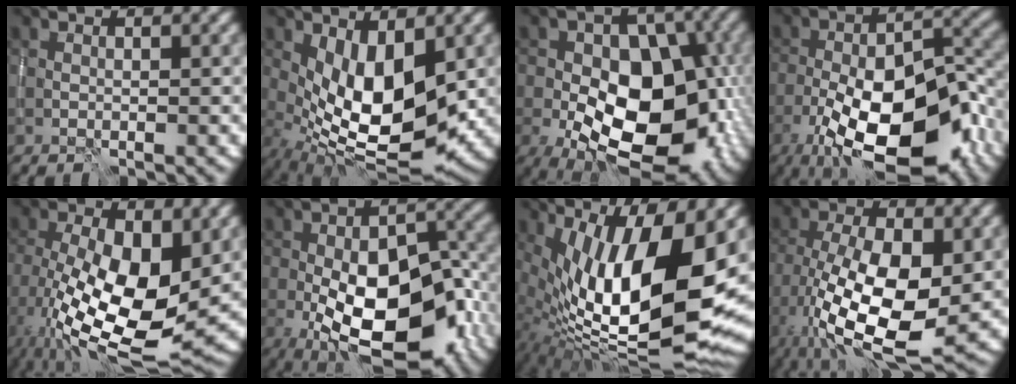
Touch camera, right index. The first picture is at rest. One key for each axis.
{"total": 8.6, "fx": -0.2, "fy": 4.0, "fz": 7.6, "tx": -0.138, "ty": -0.013, "tz": 0.003}
{"total": 15.7, "fx": -3.7, "fy": 9.9, "fz": 11.7, "tx": -0.160, "ty": -0.014, "tz": -0.055}
{"total": 15.6, "fx": -7.7, "fy": 6.7, "fz": 11.9, "tx": -0.186, "ty": -0.020, "tz": -0.127}
{"total": 13.3, "fx": -2.0, "fy": 6.4, "fz": 11.5, "tx": -0.214, "ty": -0.021, "tz": -0.030}
{"total": 15.1, "fx": -5.4, "fy": 7.7, "fz": 11.8, "tx": -0.175, "ty": -0.023, "tz": -0.082}
{"total": 17.2, "fx": 1.3, "fy": 6.7, "fz": 15.8, "tx": -0.258, "ty": -0.001, "tz": 0.032}
{"total": 13.0, "fx": -3.2, "fy": 5.7, "fz": 11.2, "tx": -0.207, "ty": -0.011, "tz": -0.056}